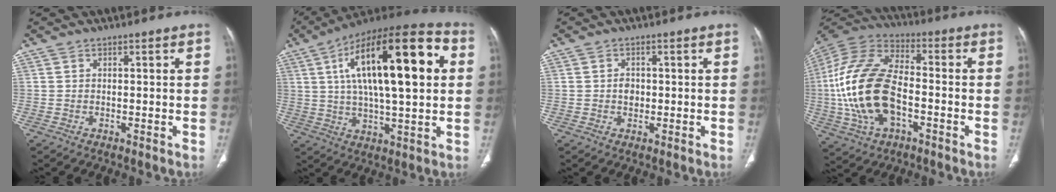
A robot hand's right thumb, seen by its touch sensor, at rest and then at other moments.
{"total": 26.4, "force": [6.2, 9.0, 24.0], "torque": [-0.385, 0.021, 0.088]}
{"total": 2.3, "force": [0.0, 1.8, 1.4], "torque": [-0.014, 0.003, 0.000]}
{"total": 21.2, "force": [-3.3, 11.8, 17.2], "torque": [-0.363, 0.020, -0.061]}